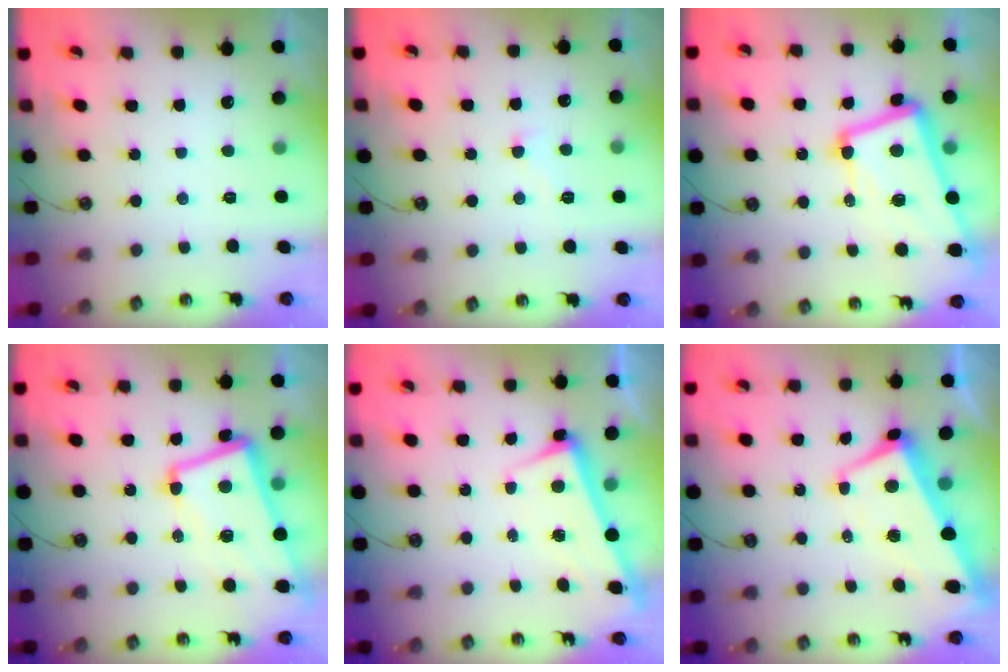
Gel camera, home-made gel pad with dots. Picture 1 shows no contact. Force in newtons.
{"total": 2.9, "press": 2.8, "slide": 0.6}
{"total": 14.9, "press": 14.6, "slide": 3.1}
{"total": 6.5, "press": 6.2, "slide": 2.0}
{"total": 2.5, "press": 2.5, "slide": 0.6}
{"total": 1.8, "press": 1.2, "slide": 1.3}